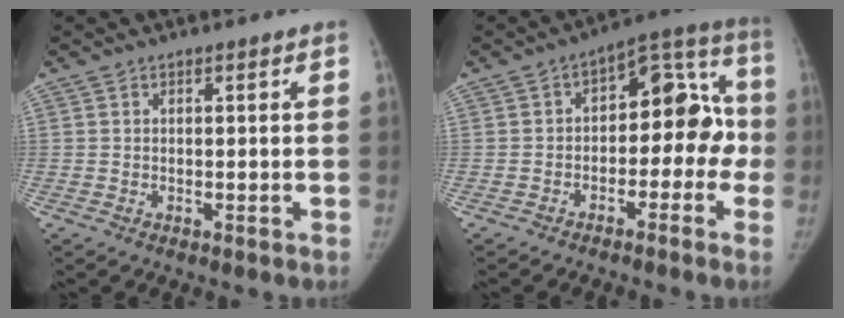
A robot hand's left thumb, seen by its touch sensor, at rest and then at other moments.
{"total": 14.3, "force": [-2.7, 8.7, 11.0], "torque": [-0.091, 0.063, -0.046]}